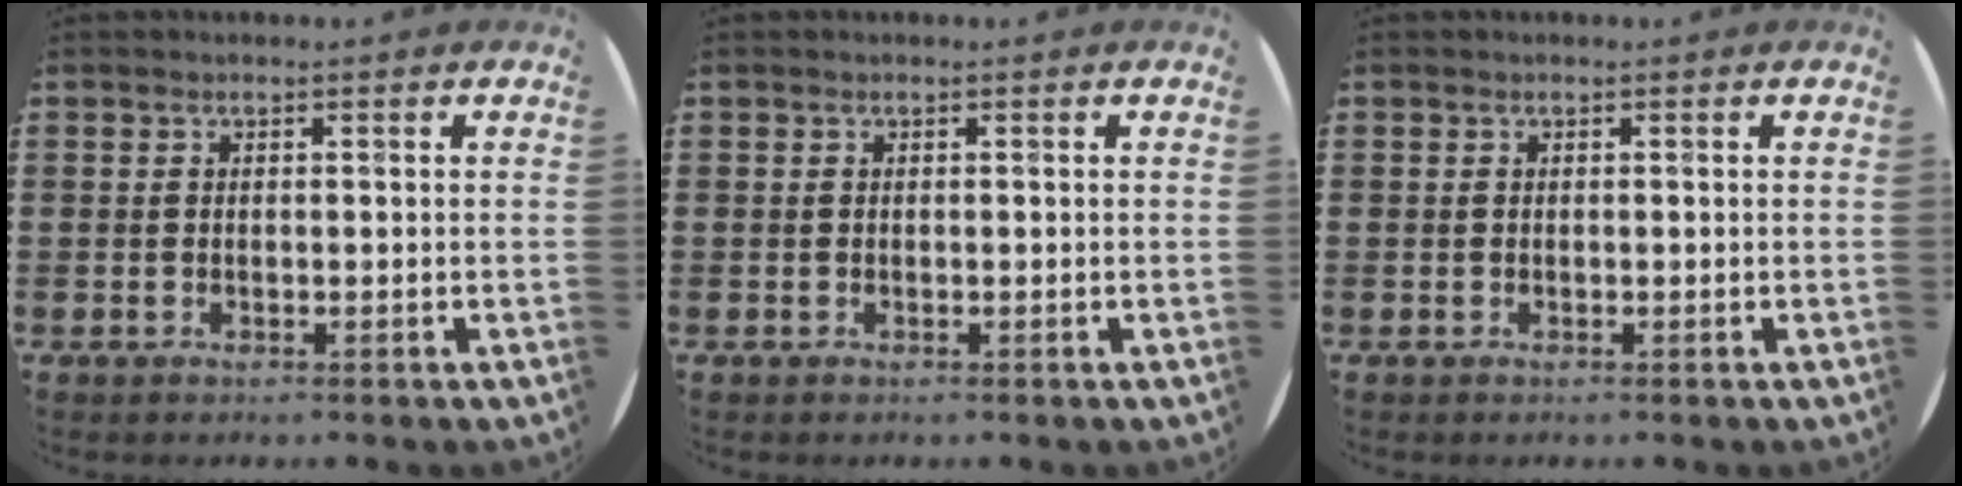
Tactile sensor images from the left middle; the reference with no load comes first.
{"total": 0.0}
{"total": 0.0}